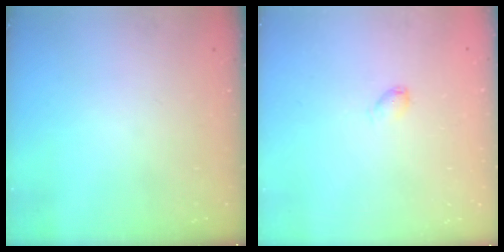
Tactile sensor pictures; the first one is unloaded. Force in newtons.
{"total": 2.9, "press": 2.9, "slide": 0.4}